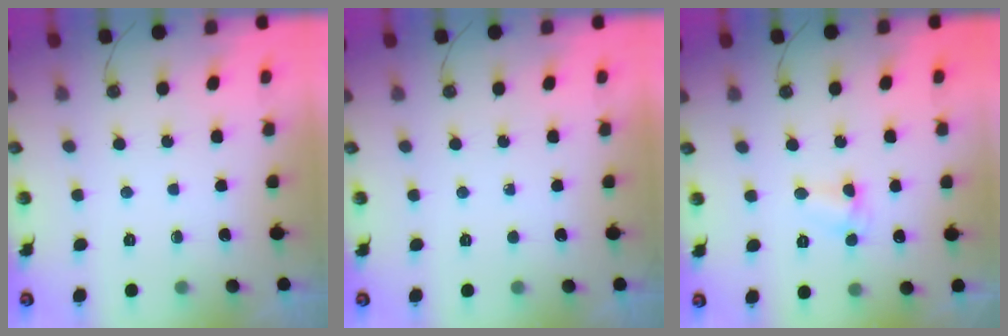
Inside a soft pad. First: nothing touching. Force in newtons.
{"total": 0.0}
{"total": 4.8, "press": 4.7, "slide": 0.6}